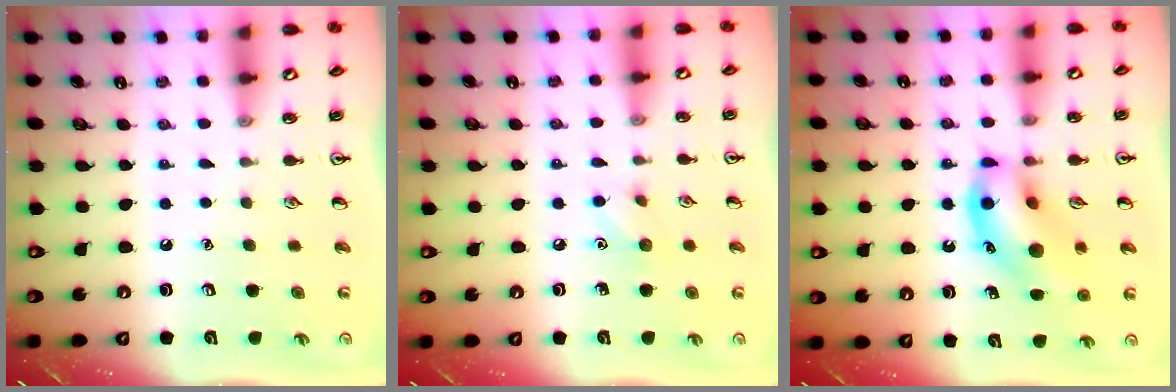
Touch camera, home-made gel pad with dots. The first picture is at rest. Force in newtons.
{"total": 5.2, "press": 5.0, "slide": 1.7}
{"total": 14.8, "press": 14.5, "slide": 2.9}